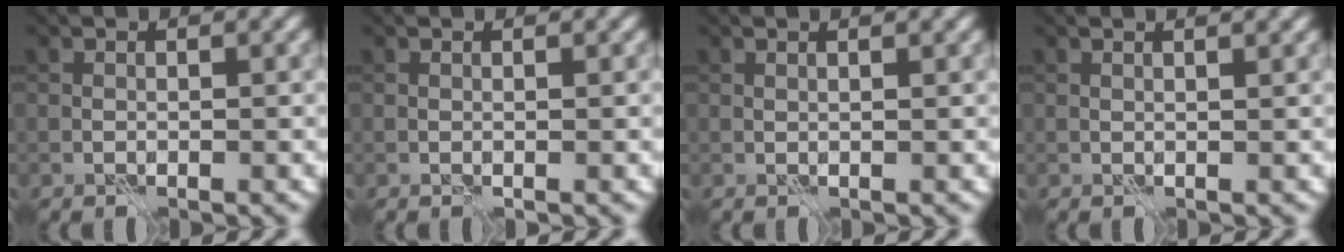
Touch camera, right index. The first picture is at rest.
{"total": 0.0}
{"total": 1.8, "force": [1.1, 0.6, 1.2], "torque": [-0.010, -0.001, -0.001]}
{"total": 2.3, "force": [1.5, 0.8, 1.5], "torque": [-0.008, 0.003, -0.001]}